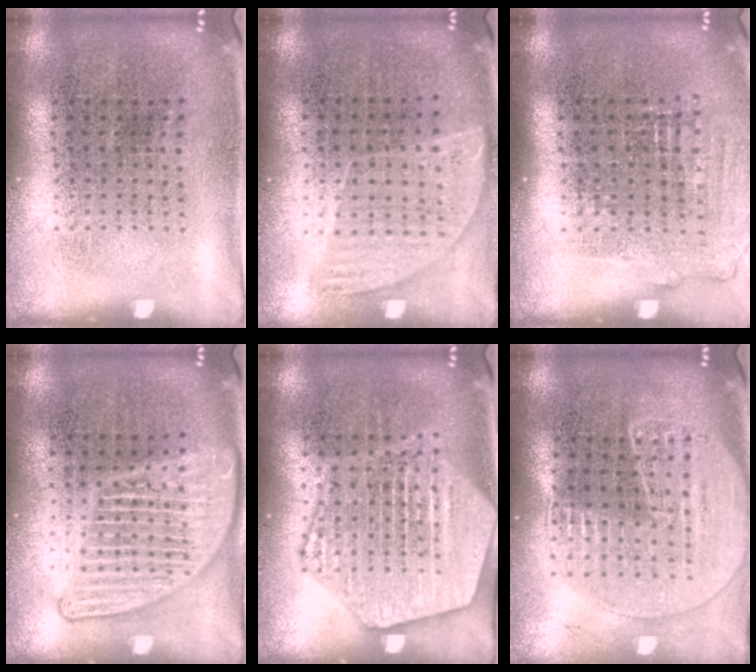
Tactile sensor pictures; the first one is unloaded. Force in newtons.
{"total": 0.9, "press": 0.8, "slide": 0.3}
{"total": 1.0, "press": 1.0, "slide": 0.4}
{"total": 2.1, "press": 2.1, "slide": 0.2}
{"total": 3.9, "press": 3.8, "slide": 0.4}
{"total": 1.7, "press": 1.6, "slide": 0.6}